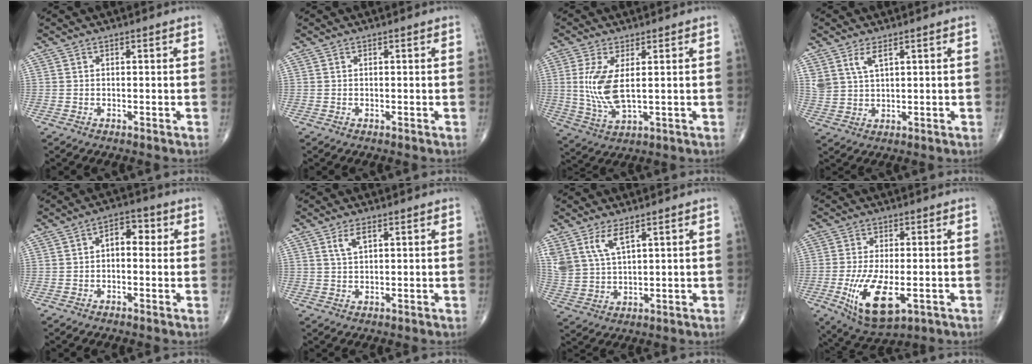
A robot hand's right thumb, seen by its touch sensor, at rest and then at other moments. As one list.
[{"total": 0.0}, {"total": 8.8, "force": [1.2, 3.3, 8.1], "torque": [-0.183, -0.016, 0.033]}, {"total": 4.4, "force": [2.6, 1.8, 3.0], "torque": [-0.062, -0.012, 0.058]}, {"total": 5.4, "force": [0.6, 3.2, 4.3], "torque": [-0.038, 0.017, -0.002]}, {"total": 3.0, "force": [1.5, 1.3, 2.3], "torque": [-0.044, 0.002, 0.032]}, {"total": 7.1, "force": [4.2, 2.9, 5.0], "torque": [-0.105, -0.016, 0.094]}, {"total": 12.5, "force": [-3.7, 5.6, 10.6], "torque": [-0.193, -0.012, -0.051]}]